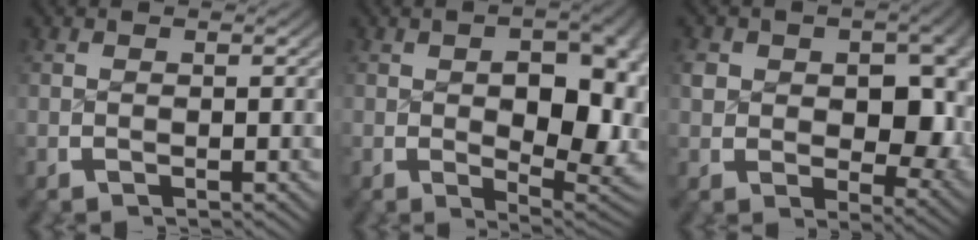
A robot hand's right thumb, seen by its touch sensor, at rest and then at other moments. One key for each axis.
{"total": 8.1, "fx": -0.2, "fy": 4.2, "fz": 6.9, "tx": -0.105, "ty": -0.035, "tz": 0.014}
{"total": 7.8, "fx": 0.5, "fy": 5.5, "fz": 5.6, "tx": -0.089, "ty": -0.037, "tz": 0.026}